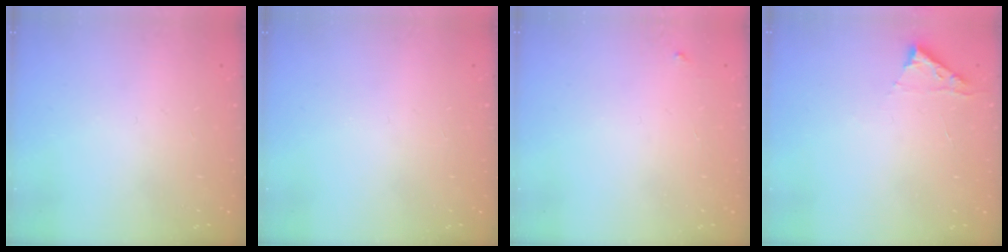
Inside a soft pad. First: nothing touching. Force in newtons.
{"total": 0.0}
{"total": 3.5, "press": 3.4, "slide": 0.4}
{"total": 2.8, "press": 2.8, "slide": 0.3}